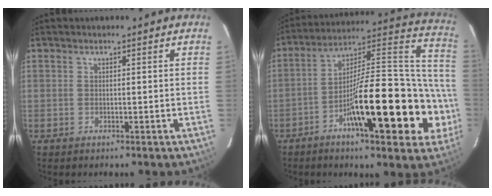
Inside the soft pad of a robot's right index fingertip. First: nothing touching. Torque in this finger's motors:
{"motor_torque": [1.50, -0.64, 1.06, 0.21]}